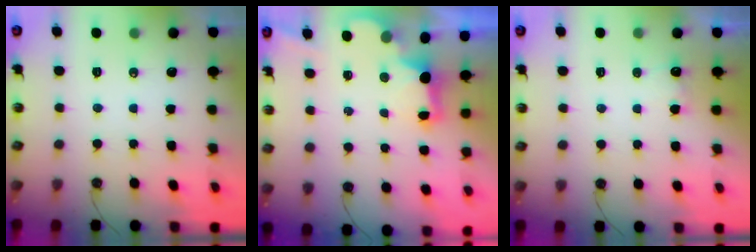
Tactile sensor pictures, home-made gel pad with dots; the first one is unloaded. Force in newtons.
{"total": 2.4, "press": 2.3, "slide": 0.7}
{"total": 2.9, "press": 2.7, "slide": 0.9}